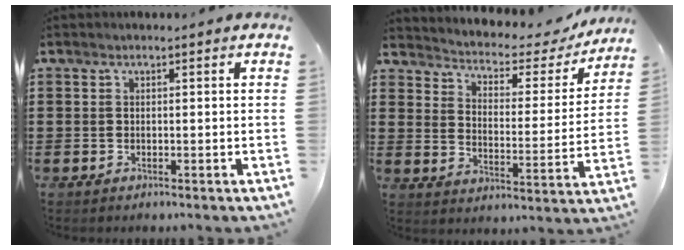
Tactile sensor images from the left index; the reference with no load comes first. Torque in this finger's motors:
{"motor_torque": [1.66, -0.48, 0.39, 0.12]}